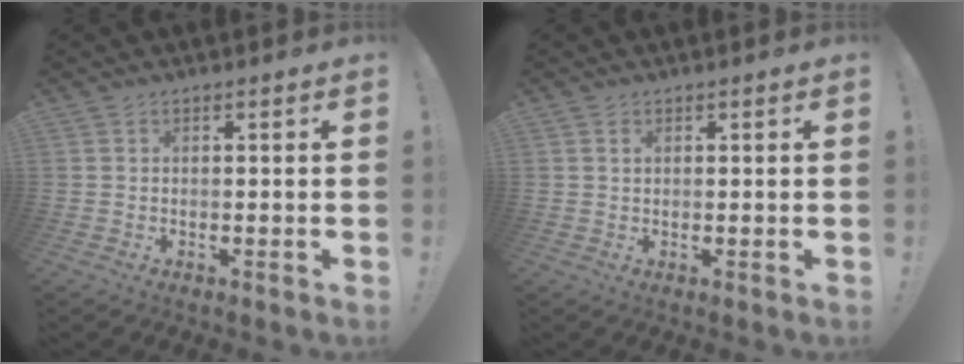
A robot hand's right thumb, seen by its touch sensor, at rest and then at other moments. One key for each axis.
{"total": 0.9, "fx": 0.6, "fy": 0.4, "fz": 0.6, "tx": -0.004, "ty": -0.002, "tz": 0.009}